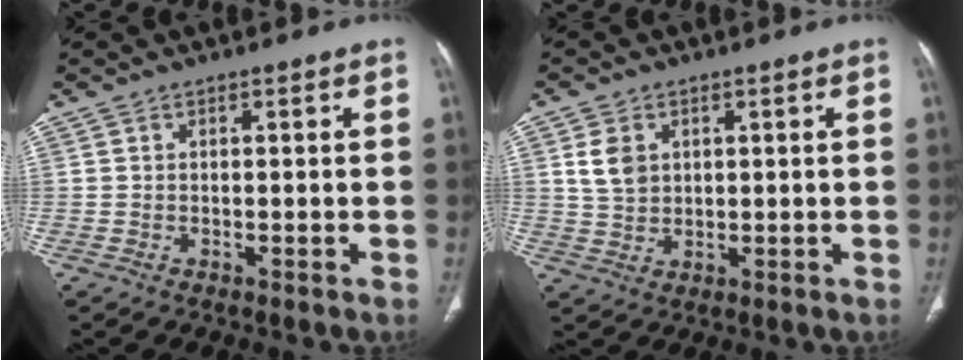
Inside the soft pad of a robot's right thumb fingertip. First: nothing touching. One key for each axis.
{"total": 5.1, "fx": 1.6, "fy": 3.9, "fz": 2.9, "tx": -0.042, "ty": -0.006, "tz": 0.036}